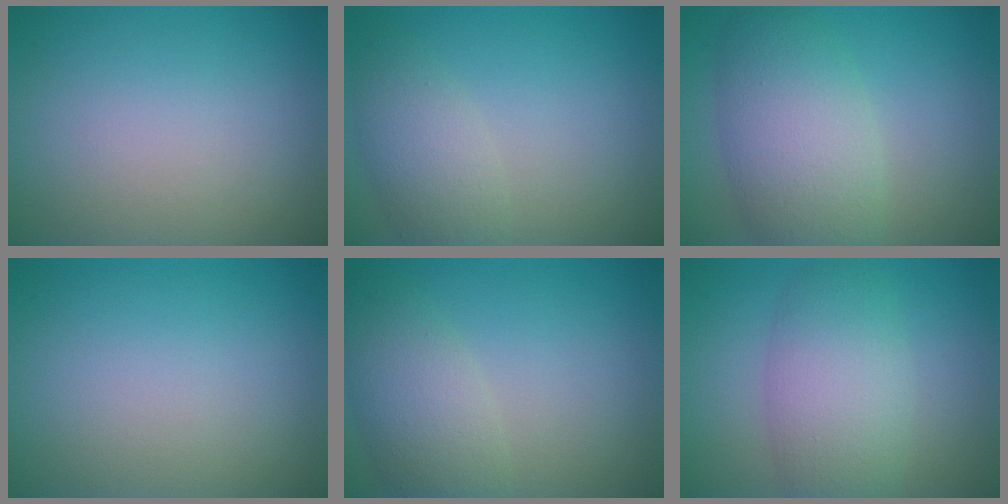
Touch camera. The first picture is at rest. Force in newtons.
{"total": 3.3, "press": 3.3, "slide": 0.2}
{"total": 7.0, "press": 7.0, "slide": 0.2}
{"total": 0.0}
{"total": 4.3, "press": 4.3, "slide": 0.3}
{"total": 5.8, "press": 5.8, "slide": 0.1}